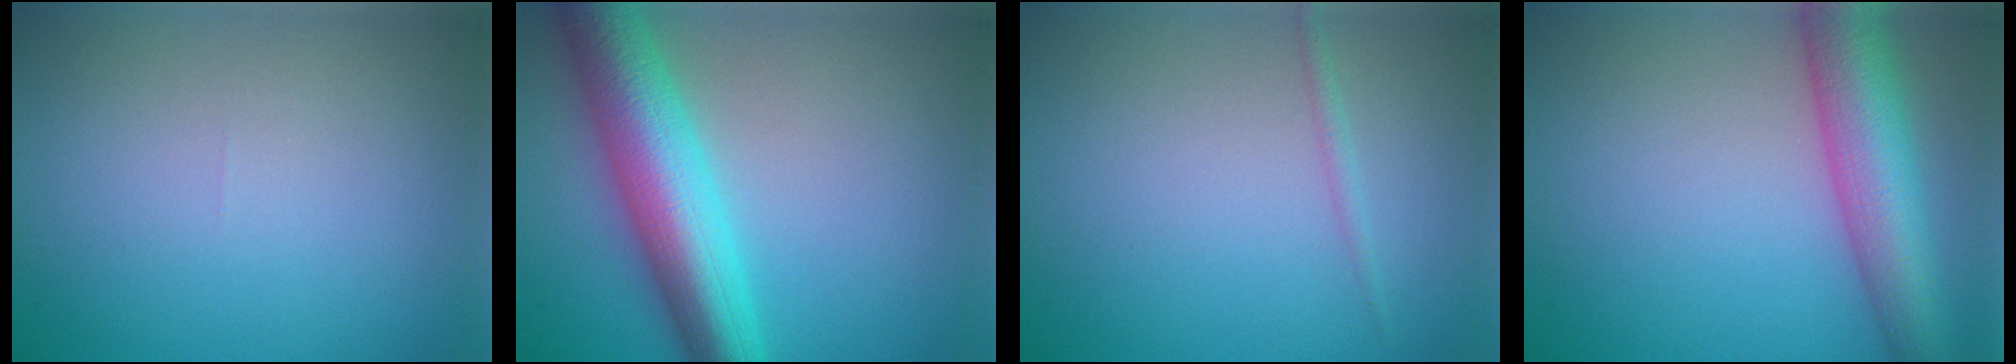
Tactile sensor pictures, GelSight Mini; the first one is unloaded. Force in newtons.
{"total": 9.6, "press": 9.6, "slide": 0.1}
{"total": 0.8, "press": 0.8, "slide": 0.0}
{"total": 8.4, "press": 8.4, "slide": 0.3}